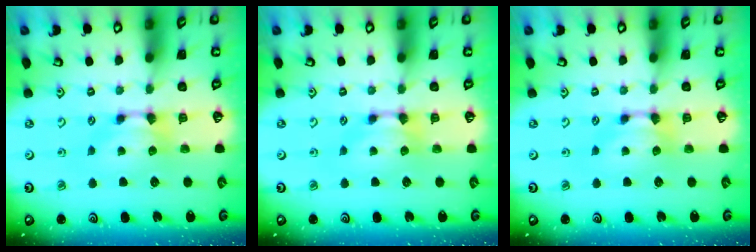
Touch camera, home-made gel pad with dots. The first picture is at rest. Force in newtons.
{"total": 0.0}
{"total": 0.0}